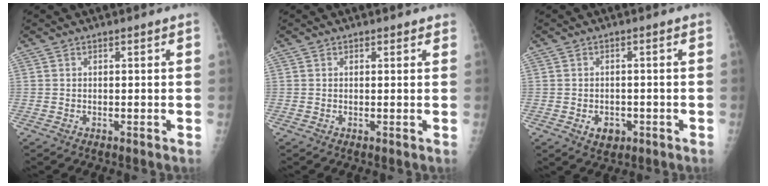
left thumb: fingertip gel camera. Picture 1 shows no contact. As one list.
[{"total": 0.9, "force": [0.6, 0.6, 0.1], "torque": [0.007, -0.004, 0.004]}, {"total": 3.6, "force": [-1.3, 2.7, 1.9], "torque": [-0.018, 0.003, -0.011]}]